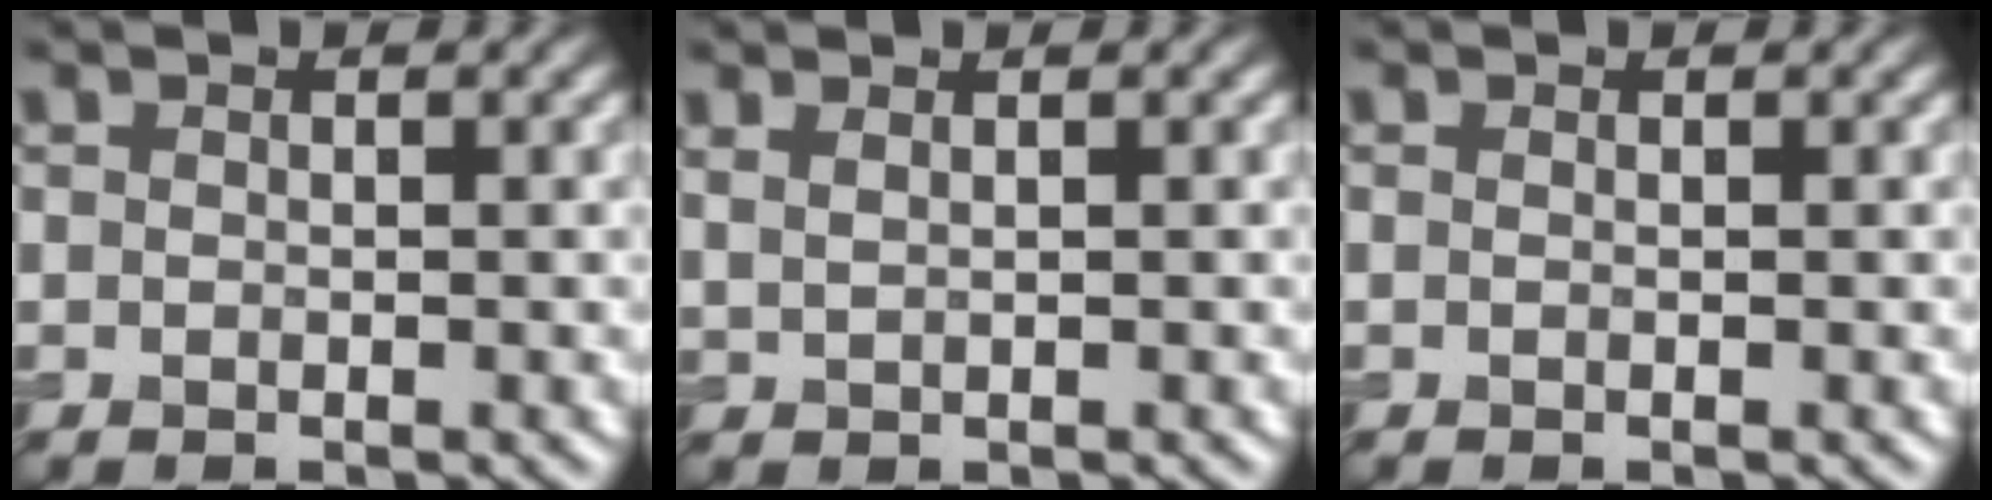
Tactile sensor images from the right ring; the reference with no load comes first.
{"total": 1.5, "force": [1.0, 0.6, 0.8], "torque": [-0.012, -0.003, 0.017]}
{"total": 0.0}